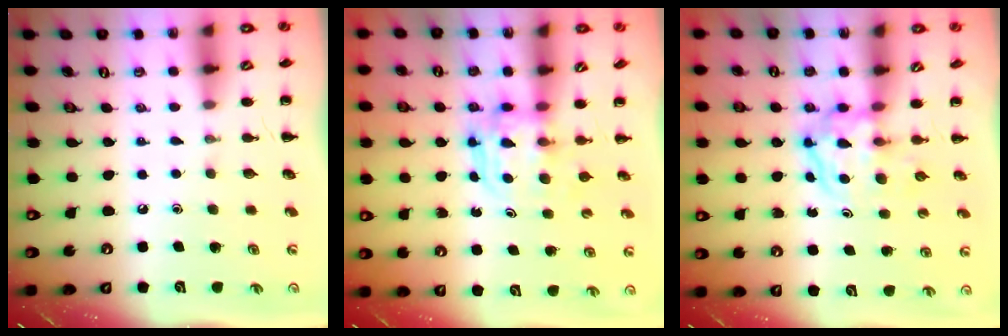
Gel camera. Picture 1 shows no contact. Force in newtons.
{"total": 3.8, "press": 3.7, "slide": 0.2}
{"total": 3.9, "press": 3.9, "slide": 0.4}